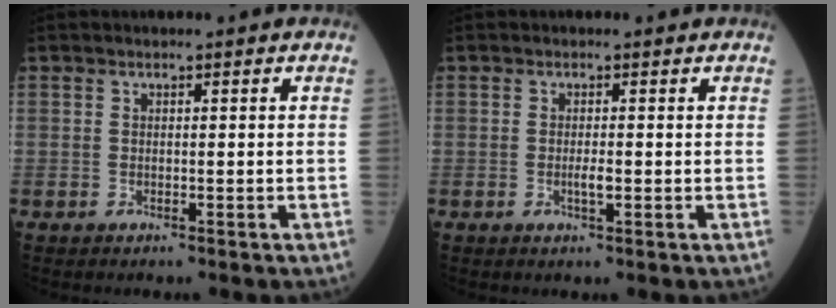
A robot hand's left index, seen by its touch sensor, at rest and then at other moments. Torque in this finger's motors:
{"motor_torque": [0.44, 0.25, 0.02, 0.01]}